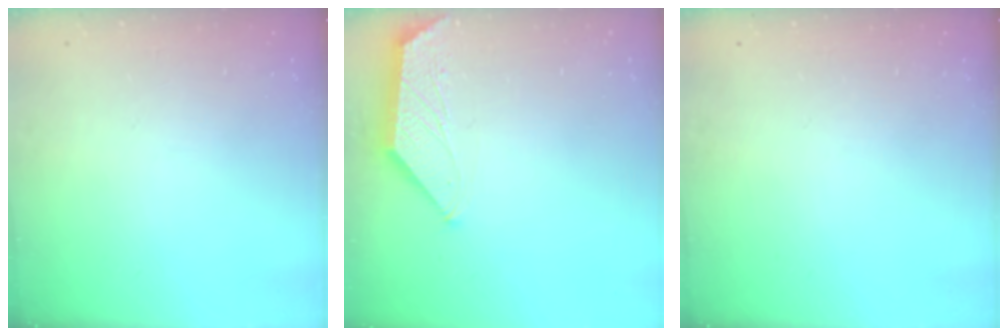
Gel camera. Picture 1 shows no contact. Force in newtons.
{"total": 1.7, "press": 1.6, "slide": 0.3}
{"total": 0.0}